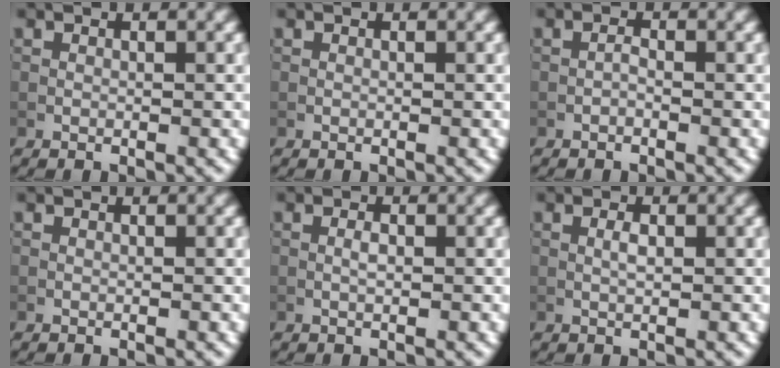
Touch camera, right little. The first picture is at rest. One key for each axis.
{"total": 0.0}
{"total": 0.7, "fx": -0.4, "fy": 0.2, "fz": 0.5, "tx": -0.010, "ty": 0.002, "tz": -0.009}
{"total": 0.0}
{"total": 0.8, "fx": -0.1, "fy": 0.2, "fz": 0.7, "tx": -0.015, "ty": 0.000, "tz": -0.004}
{"total": 1.0, "fx": 0.0, "fy": 0.3, "fz": 1.0, "tx": -0.021, "ty": 0.001, "tz": 0.000}